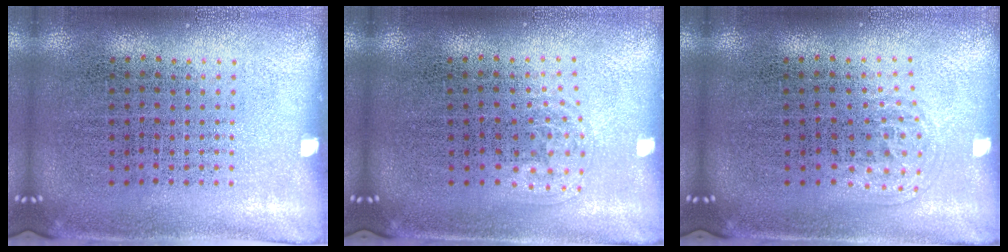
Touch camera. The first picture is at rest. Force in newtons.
{"total": 0.9, "press": 0.6, "slide": 0.7}
{"total": 1.0, "press": 0.6, "slide": 0.8}